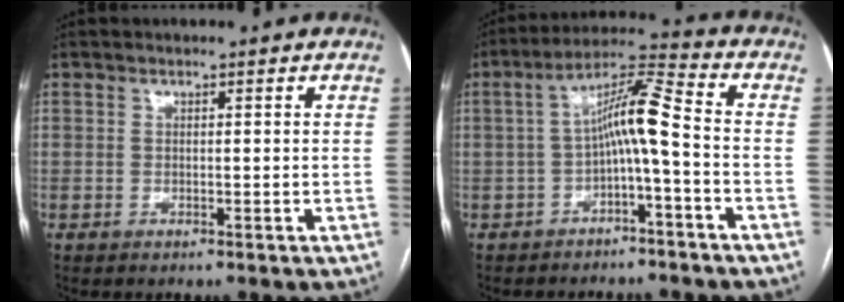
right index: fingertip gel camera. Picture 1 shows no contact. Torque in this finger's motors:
{"motor_torque": [0.99, -0.09, 0.50, 0.14]}